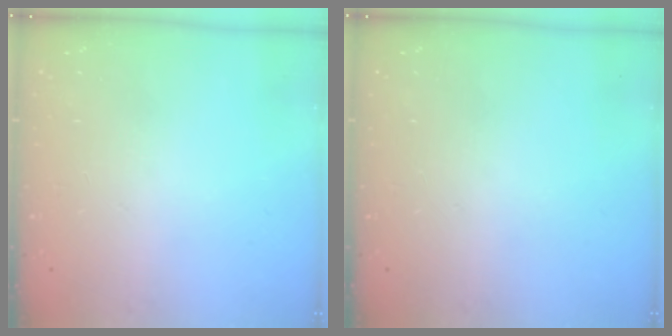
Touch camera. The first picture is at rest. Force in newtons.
{"total": 0.0}